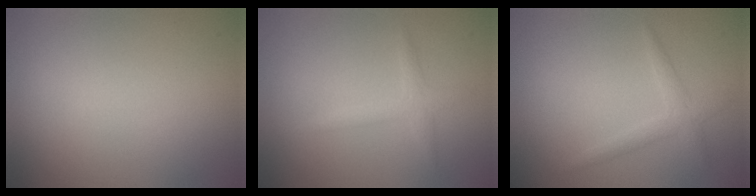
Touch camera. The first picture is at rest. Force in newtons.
{"total": 1.6, "press": 1.6, "slide": 0.0}
{"total": 1.7, "press": 1.7, "slide": 0.1}